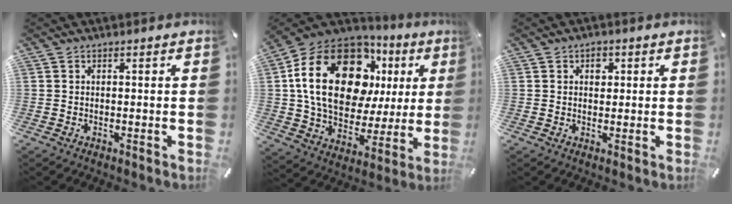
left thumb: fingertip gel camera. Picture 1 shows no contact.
{"total": 25.7, "force": [8.8, 16.2, 18.0], "torque": [-0.318, -0.029, 0.153]}
{"total": 2.4, "force": [0.8, 1.8, 1.3], "torque": [-0.004, -0.003, 0.007]}